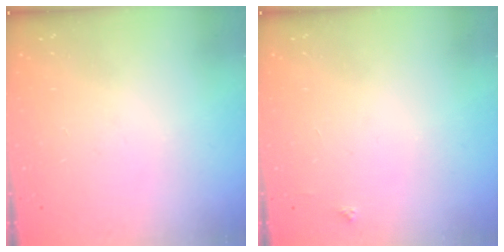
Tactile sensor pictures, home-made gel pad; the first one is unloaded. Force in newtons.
{"total": 2.1, "press": 2.1, "slide": 0.3}